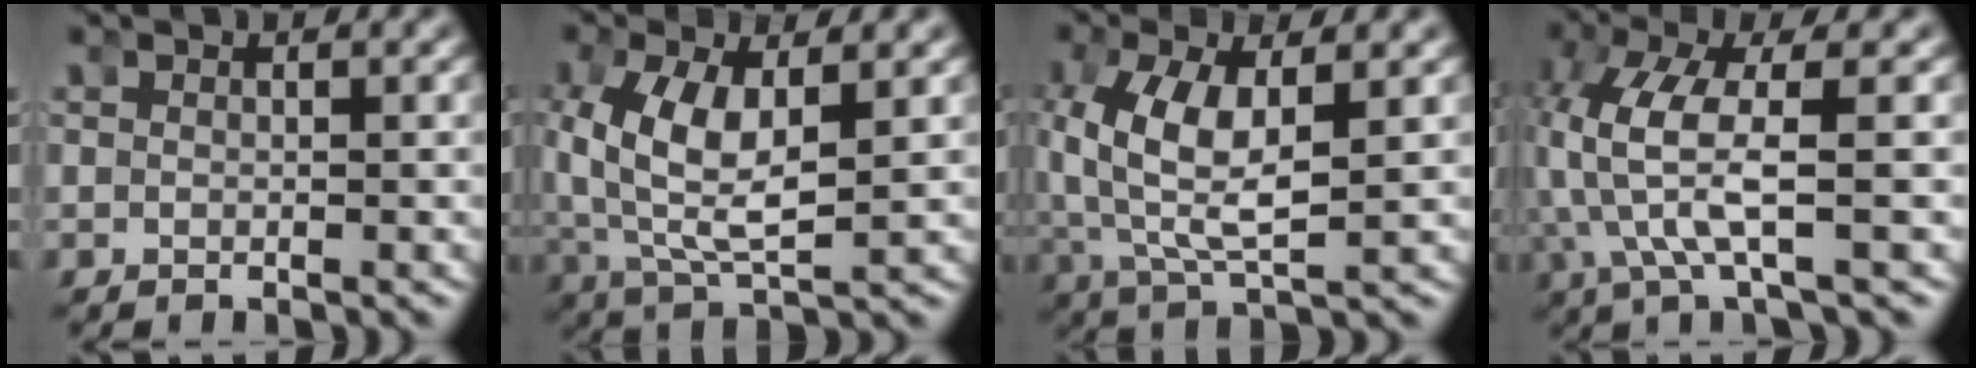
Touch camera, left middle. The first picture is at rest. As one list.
[{"total": 6.8, "force": [0.4, 3.8, 5.6], "torque": [-0.135, -0.018, 0.022]}, {"total": 6.3, "force": [0.4, 3.2, 5.4], "torque": [-0.130, -0.013, 0.020]}, {"total": 5.5, "force": [0.1, 1.5, 5.2], "torque": [-0.135, -0.015, 0.011]}]